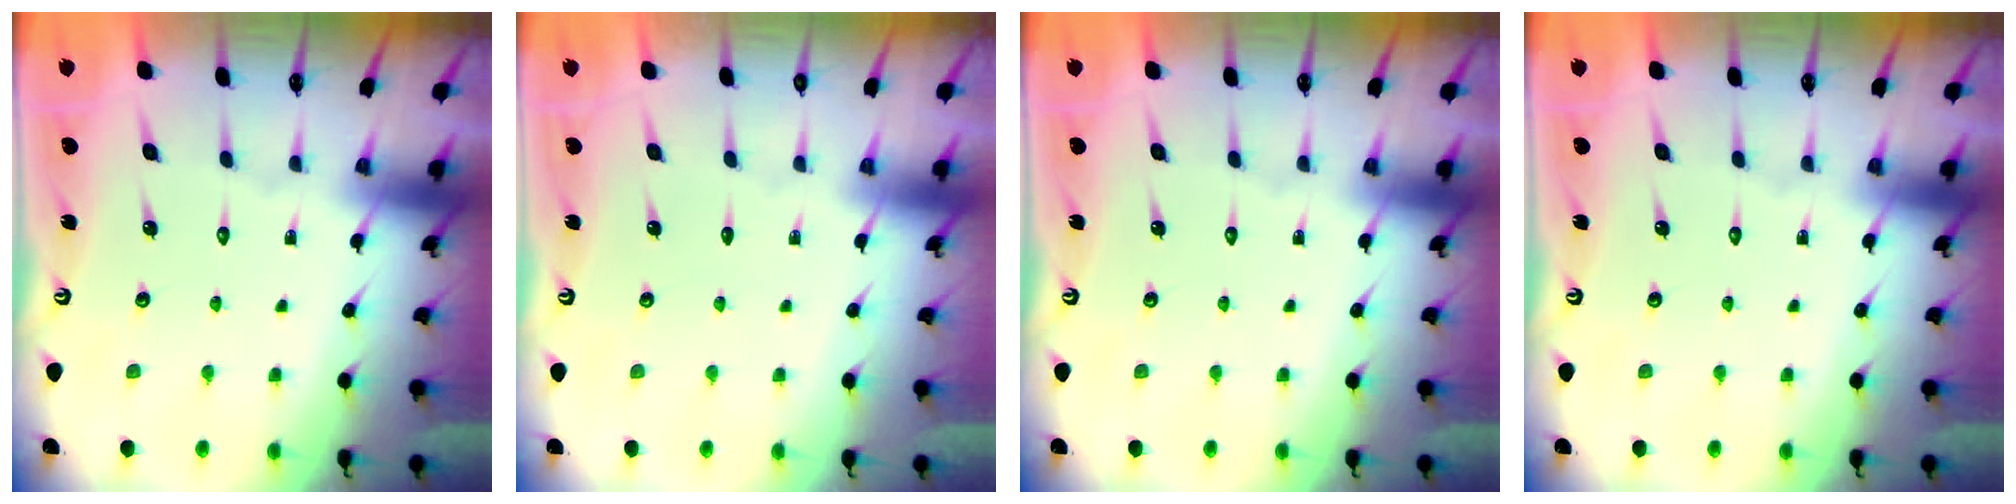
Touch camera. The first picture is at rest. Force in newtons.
{"total": 0.0}
{"total": 0.0}
{"total": 0.0}